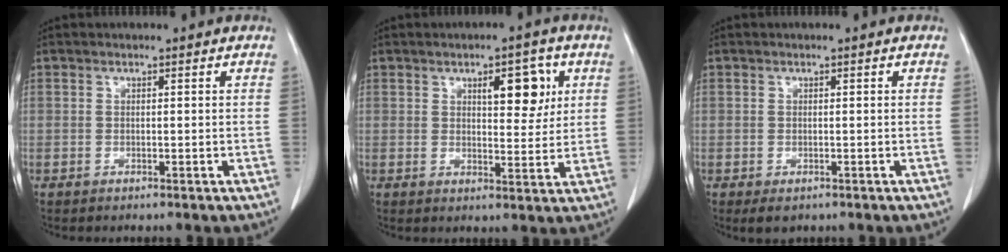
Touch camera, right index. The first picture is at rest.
{"total": 6.5, "force": [2.7, 2.5, 5.4], "torque": [-0.072, 0.003, 0.039]}
{"total": 1.9, "force": [-1.0, 1.2, 1.0], "torque": [-0.012, -0.003, -0.005]}